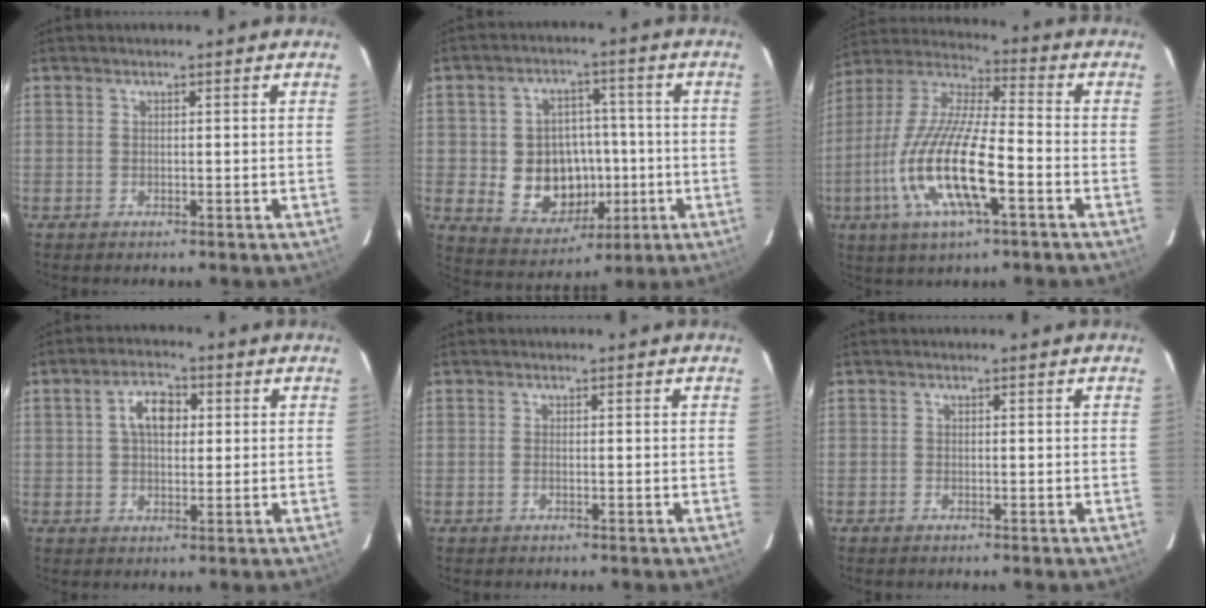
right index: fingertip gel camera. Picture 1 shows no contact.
{"total": 12.6, "force": [-2.0, 10.5, 6.7], "torque": [-0.147, 0.011, -0.009]}
{"total": 18.7, "force": [-6.4, 4.6, 16.9], "torque": [-0.348, -0.018, -0.129]}
{"total": 5.9, "force": [1.2, 3.5, 4.6], "torque": [-0.080, 0.019, 0.021]}
{"total": 0.5, "force": [-0.2, 0.2, 0.4], "torque": [-0.009, 0.001, -0.006]}
{"total": 0.8, "force": [-0.7, 0.4, 0.2], "torque": [-0.006, 0.000, -0.015]}